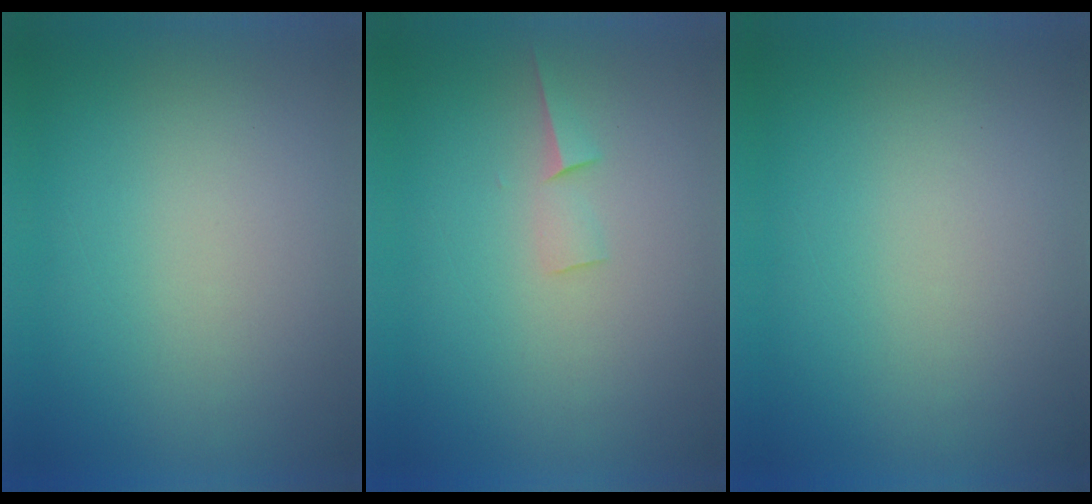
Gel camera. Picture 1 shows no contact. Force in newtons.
{"total": 1.5}
{"total": 0.0}